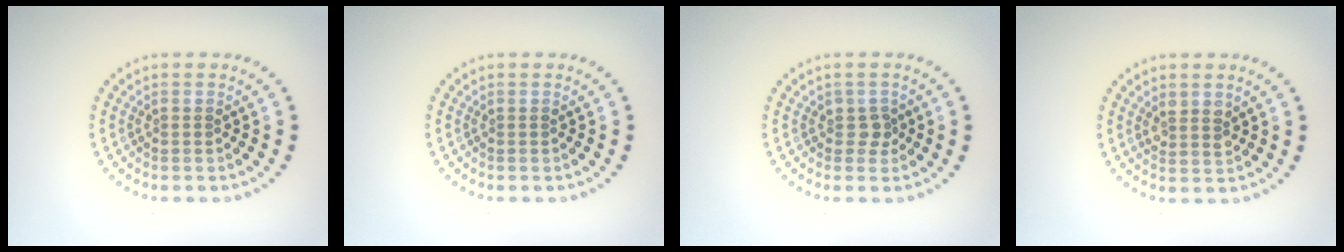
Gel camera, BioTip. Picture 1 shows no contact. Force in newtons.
{"total": 0.0}
{"total": 1.3, "press": 1.1, "slide": 0.6}
{"total": 1.7, "press": 1.5, "slide": 0.7}